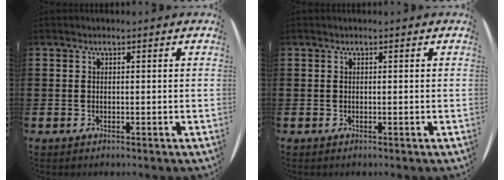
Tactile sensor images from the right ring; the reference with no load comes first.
{"total": 0.0}